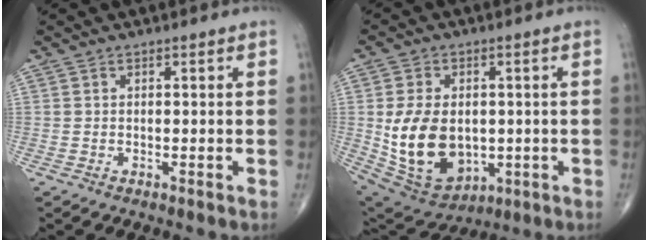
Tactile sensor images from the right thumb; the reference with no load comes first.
{"total": 15.8, "force": [-0.8, 10.8, 11.5], "torque": [-0.186, -0.005, 0.016]}